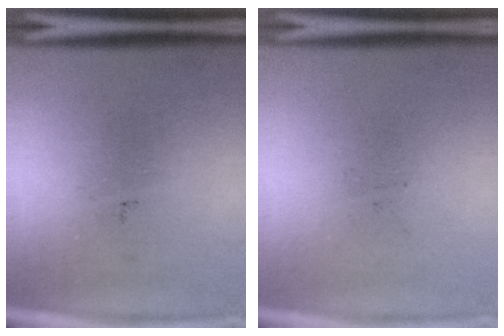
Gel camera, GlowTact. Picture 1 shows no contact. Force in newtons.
{"total": 0.0}